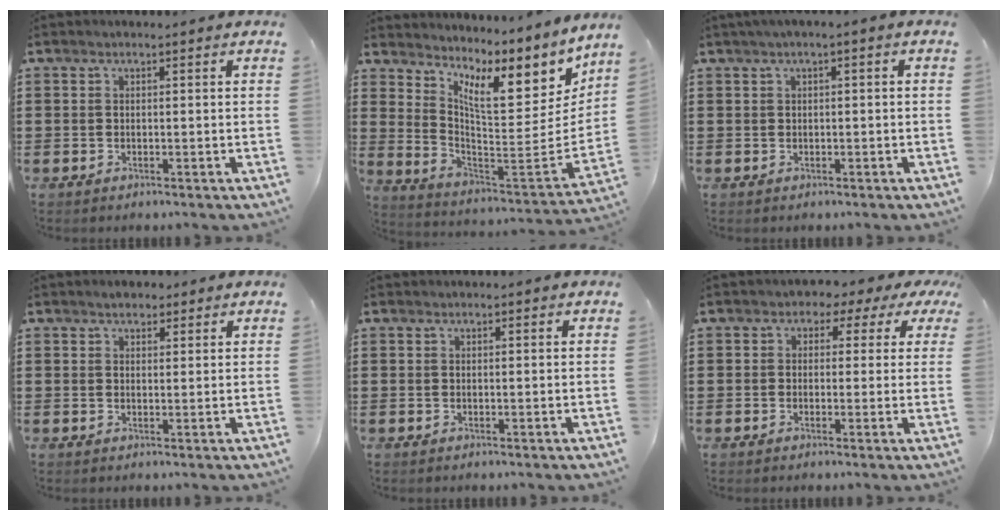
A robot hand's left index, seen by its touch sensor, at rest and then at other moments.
{"total": 10.1, "force": [7.5, 2.7, 6.3], "torque": [-0.115, -0.078, 0.119]}
{"total": 1.3, "force": [-0.6, 0.2, 1.1], "torque": [-0.018, -0.003, -0.011]}
{"total": 1.8, "force": [1.6, 0.7, 0.4], "torque": [-0.004, 0.004, 0.029]}
{"total": 0.0}
{"total": 1.9, "force": [-0.1, 1.8, 0.7], "torque": [-0.018, 0.004, -0.011]}